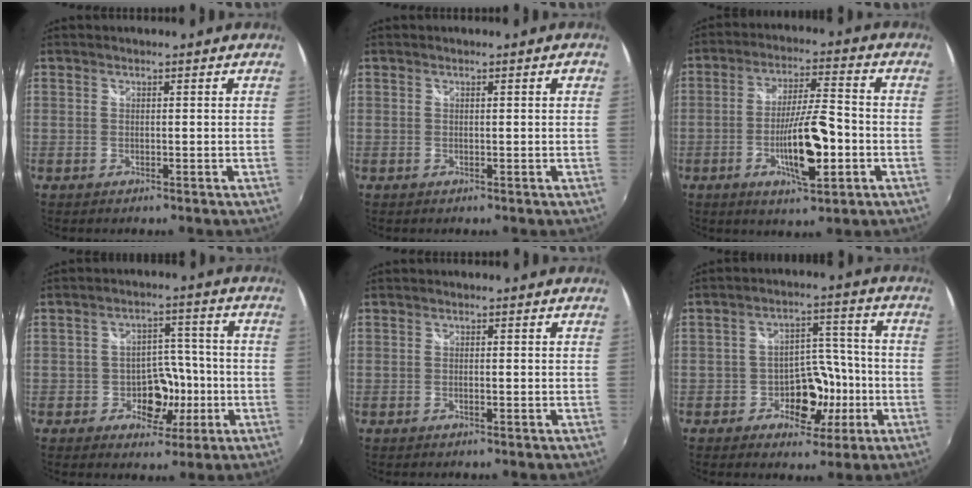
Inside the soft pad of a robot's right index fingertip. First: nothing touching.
{"total": 1.1, "force": [0.3, 0.0, 1.1], "torque": [-0.015, 0.004, 0.004]}
{"total": 12.0, "force": [-3.6, 2.9, 11.1], "torque": [-0.201, -0.007, -0.061]}
{"total": 8.3, "force": [-2.8, 6.3, 4.6], "torque": [-0.080, 0.010, -0.037]}
{"total": 0.6, "force": [-0.3, 0.2, 0.4], "torque": [-0.009, 0.000, -0.006]}
{"total": 9.8, "force": [-3.8, 7.1, 5.5], "torque": [-0.093, 0.018, -0.051]}